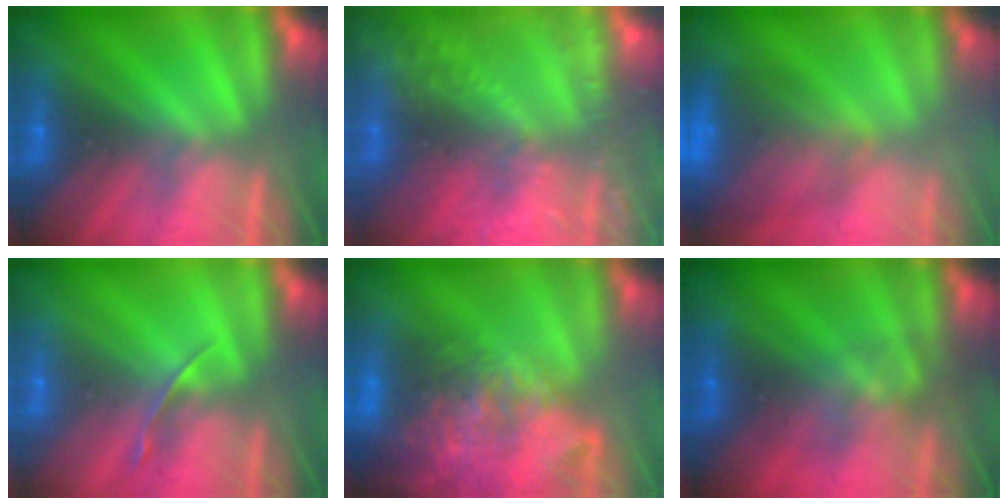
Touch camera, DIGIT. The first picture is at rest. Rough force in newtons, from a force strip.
{"total": 8.7}
{"total": 7.3}
{"total": 1.4}
{"total": 9.0}
{"total": 2.3}